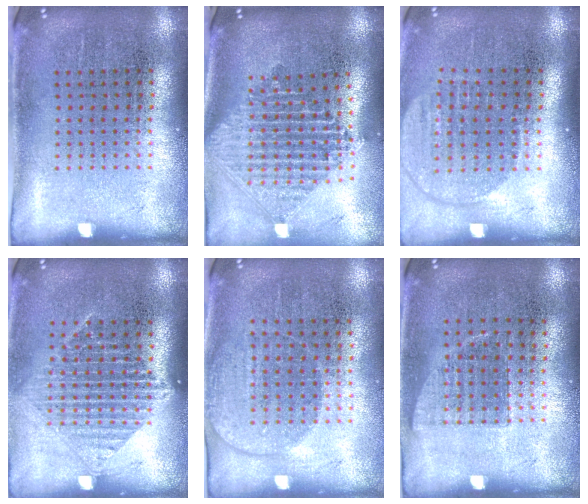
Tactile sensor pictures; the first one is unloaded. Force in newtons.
{"total": 2.4, "press": 1.9, "slide": 1.5}
{"total": 1.7, "press": 1.5, "slide": 0.8}
{"total": 1.4, "press": 1.3, "slide": 0.6}
{"total": 1.4, "press": 1.2, "slide": 0.7}
{"total": 0.7, "press": 0.6, "slide": 0.2}